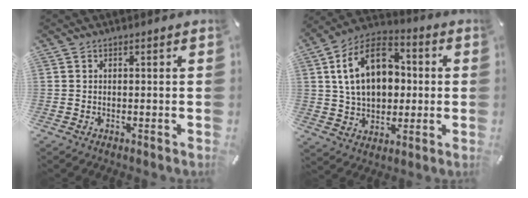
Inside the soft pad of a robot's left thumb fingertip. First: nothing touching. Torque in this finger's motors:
{"motor_torque": [2.49, 2.52, 1.55, -1.22, 0.57]}